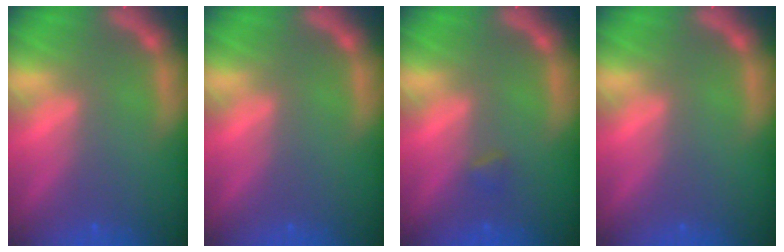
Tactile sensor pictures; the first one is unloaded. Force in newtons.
{"total": 0.0}
{"total": 0.9}
{"total": 0.0}